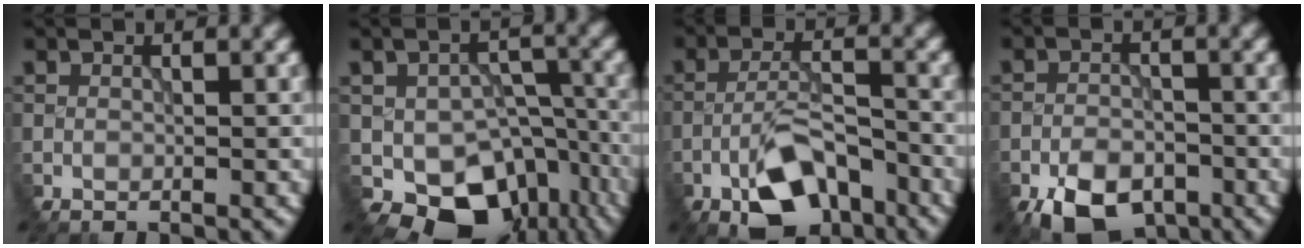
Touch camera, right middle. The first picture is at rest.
{"total": 9.3, "force": [-4.4, 6.2, 5.3], "torque": [-0.075, -0.028, -0.051]}
{"total": 6.9, "force": [-4.7, 2.6, 4.4], "torque": [-0.069, 0.004, -0.089]}
{"total": 6.3, "force": [-4.3, 3.4, 3.2], "torque": [-0.054, -0.015, -0.071]}